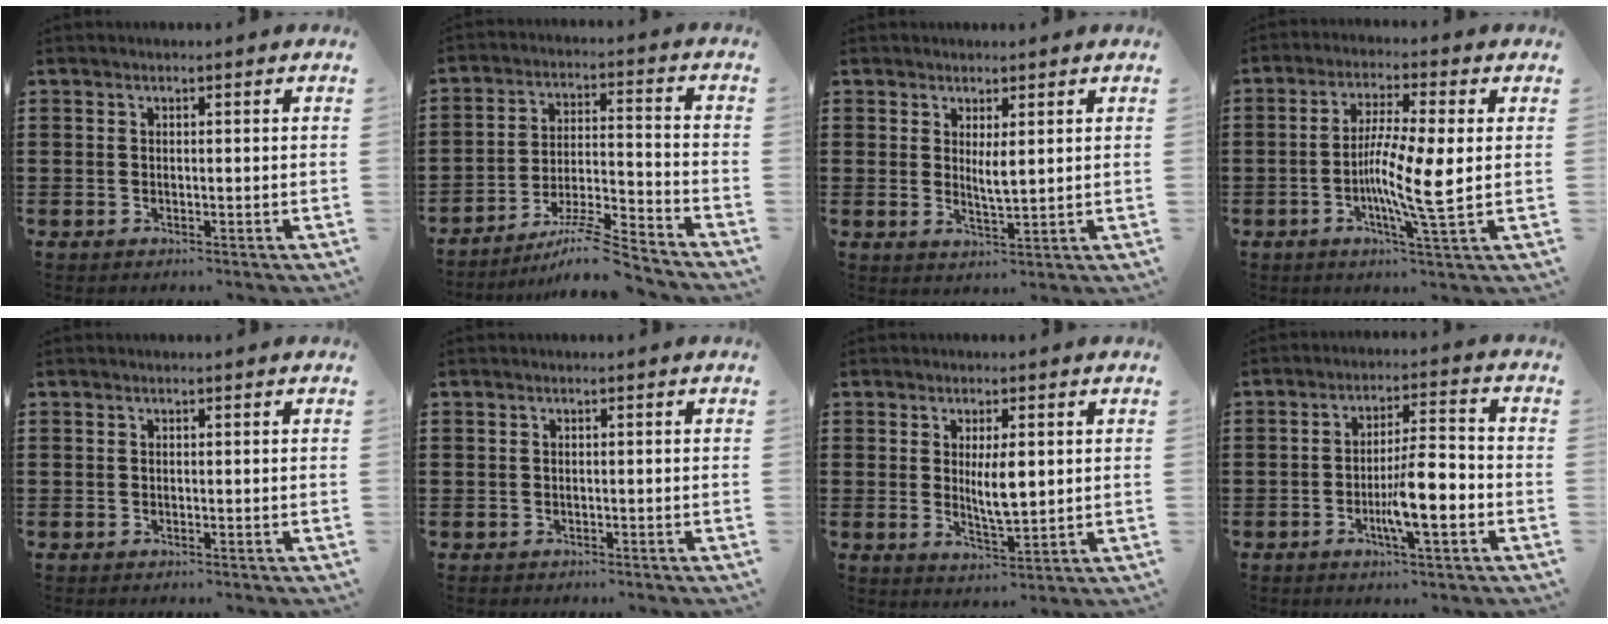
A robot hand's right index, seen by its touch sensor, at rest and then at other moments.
{"total": 8.8, "force": [-7.6, 0.2, 4.4], "torque": [-0.074, 0.005, -0.146]}
{"total": 2.7, "force": [1.0, 0.7, 2.4], "torque": [-0.051, 0.002, 0.018]}
{"total": 9.2, "force": [-1.1, 0.5, 9.2], "torque": [-0.165, -0.009, -0.021]}
{"total": 0.0}
{"total": 0.8, "force": [-0.5, 0.6, 0.0], "torque": [-0.002, 0.002, -0.012]}
{"total": 5.2, "force": [0.7, 1.7, 4.8], "torque": [-0.076, -0.002, 0.008]}
{"total": 8.4, "force": [-2.6, 1.7, 7.7], "torque": [-0.139, 0.000, -0.046]}